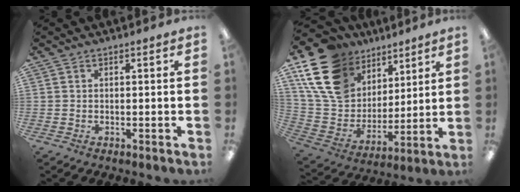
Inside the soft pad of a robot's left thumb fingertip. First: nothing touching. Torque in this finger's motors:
{"motor_torque": [1.41, 1.13, 1.66, -1.11, 0.15]}